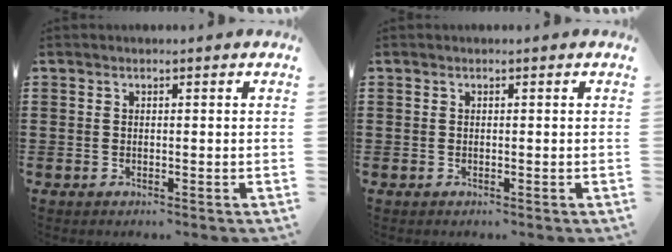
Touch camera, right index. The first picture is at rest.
{"total": 0.0}